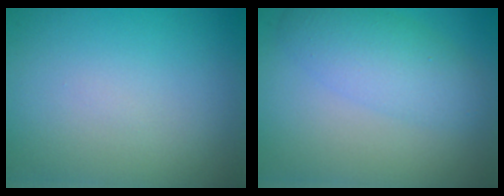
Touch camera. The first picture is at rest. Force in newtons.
{"total": 4.0, "press": 4.0, "slide": 0.1}